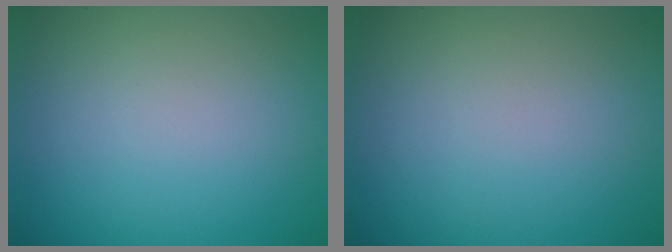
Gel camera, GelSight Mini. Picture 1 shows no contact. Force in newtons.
{"total": 0.0}